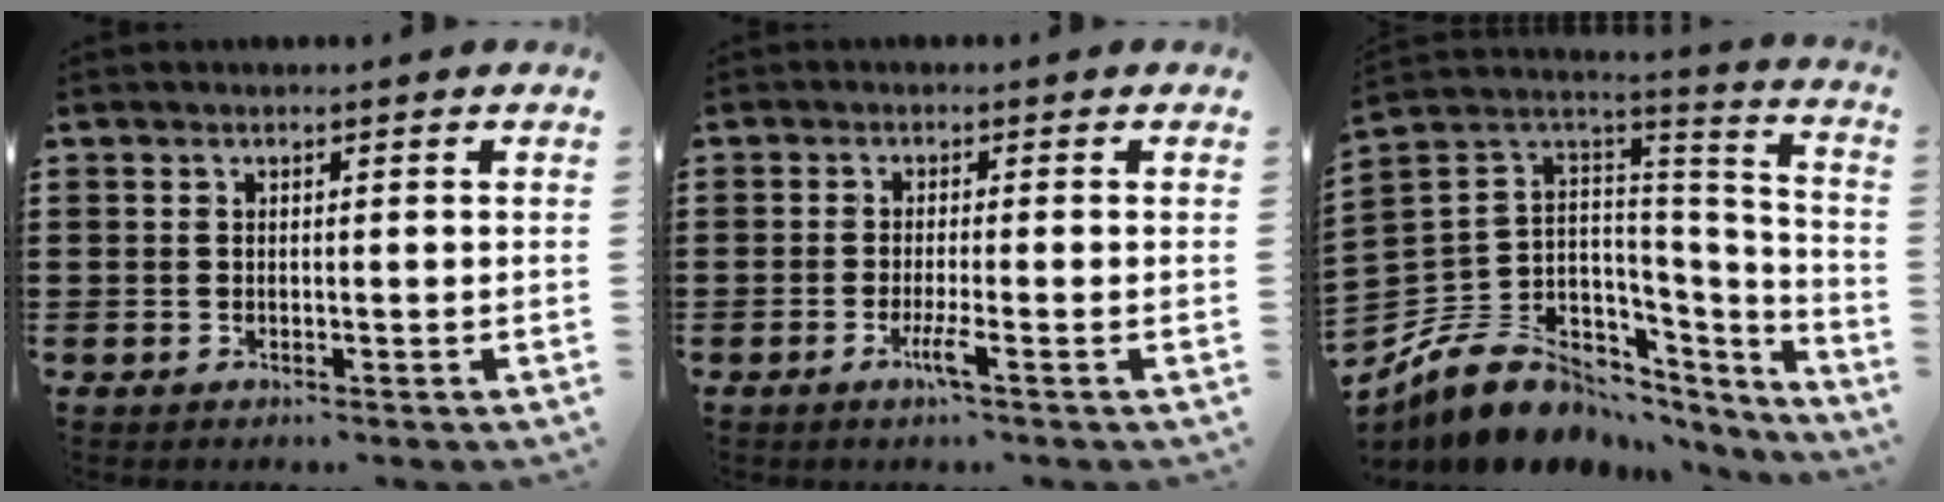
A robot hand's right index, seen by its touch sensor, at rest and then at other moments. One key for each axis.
{"total": 3.3, "fx": -1.7, "fy": 0.0, "fz": 2.9, "tx": -0.062, "ty": -0.013, "tz": -0.033}
{"total": 10.4, "fx": -5.9, "fy": 7.7, "fz": 3.9, "tx": -0.104, "ty": 0.005, "tz": -0.104}